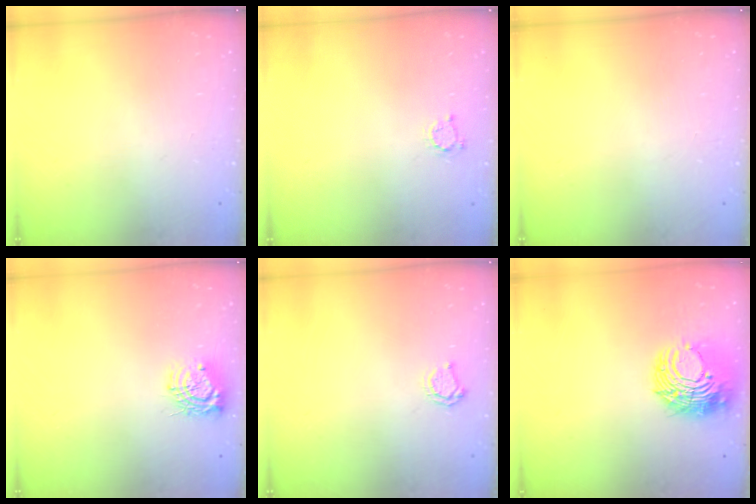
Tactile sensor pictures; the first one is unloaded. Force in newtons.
{"total": 3.0, "press": 3.0, "slide": 0.2}
{"total": 0.0}
{"total": 9.5, "press": 9.5, "slide": 0.7}
{"total": 4.4, "press": 4.3, "slide": 0.5}
{"total": 11.5, "press": 11.5, "slide": 1.3}